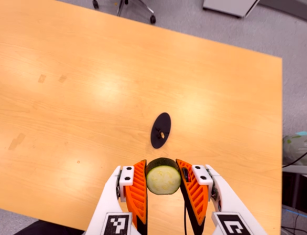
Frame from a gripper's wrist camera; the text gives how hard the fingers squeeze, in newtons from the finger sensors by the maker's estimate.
{"total": 12.2, "left": 11.6, "right": 12.9}